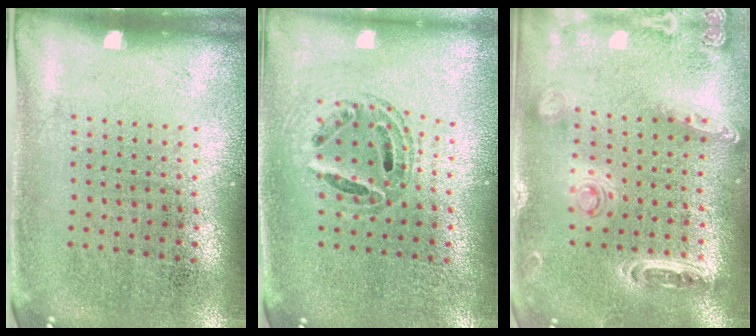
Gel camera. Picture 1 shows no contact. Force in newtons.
{"total": 0.7, "press": 0.7, "slide": 0.1}
{"total": 1.2, "press": 1.2, "slide": 0.2}